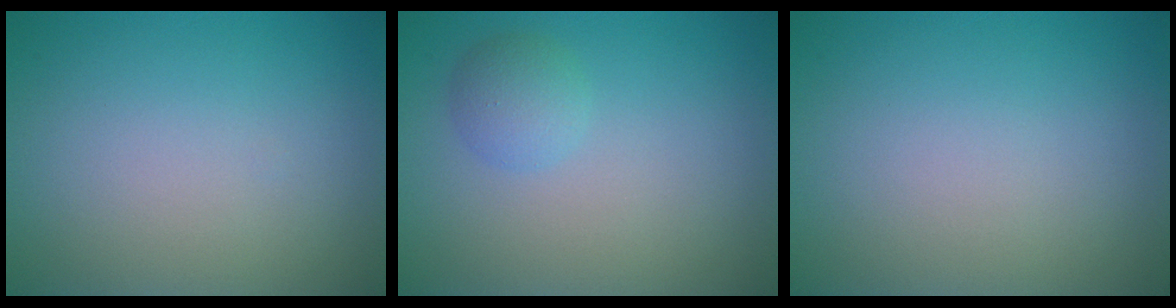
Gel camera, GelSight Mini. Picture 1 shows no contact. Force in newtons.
{"total": 1.9, "press": 1.9, "slide": 0.1}
{"total": 0.0}